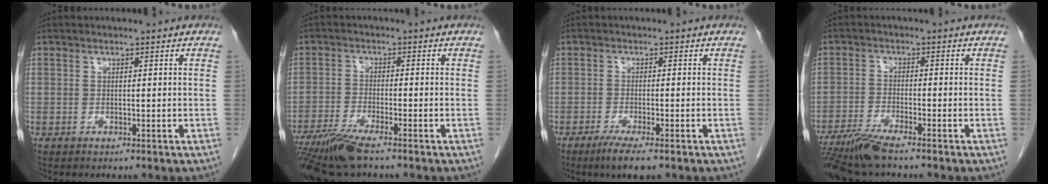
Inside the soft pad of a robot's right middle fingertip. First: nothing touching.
{"total": 7.4, "force": [-5.7, 0.4, 4.7], "torque": [-0.087, -0.020, -0.104]}
{"total": 4.6, "force": [-3.1, 0.4, 3.3], "torque": [-0.059, -0.012, -0.050]}
{"total": 6.8, "force": [-5.6, -0.1, 3.9], "torque": [-0.069, -0.022, -0.103]}